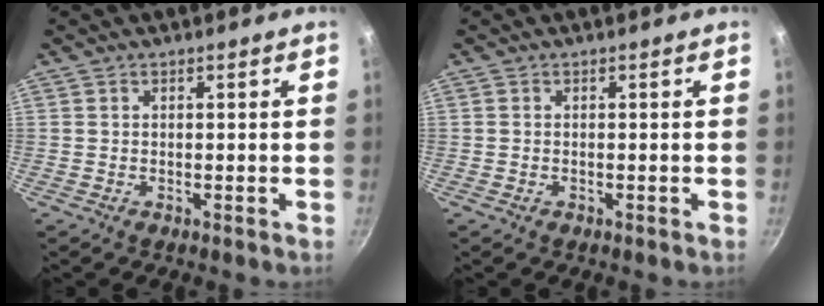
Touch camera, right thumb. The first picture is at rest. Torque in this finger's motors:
{"motor_torque": [-0.26, 0.00, -0.18, 0.13, -0.01]}